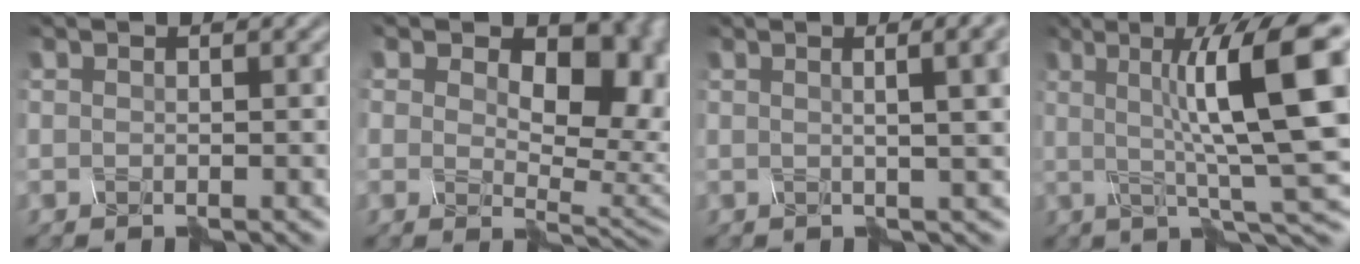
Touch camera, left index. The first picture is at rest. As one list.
[{"total": 7.9, "force": [1.4, 5.1, 5.8], "torque": [-0.075, -0.013, 0.047]}, {"total": 8.4, "force": [2.5, 3.3, 7.4], "torque": [-0.056, 0.051, 0.026]}, {"total": 11.4, "force": [1.3, 1.8, 11.2], "torque": [-0.163, 0.006, 0.041]}]